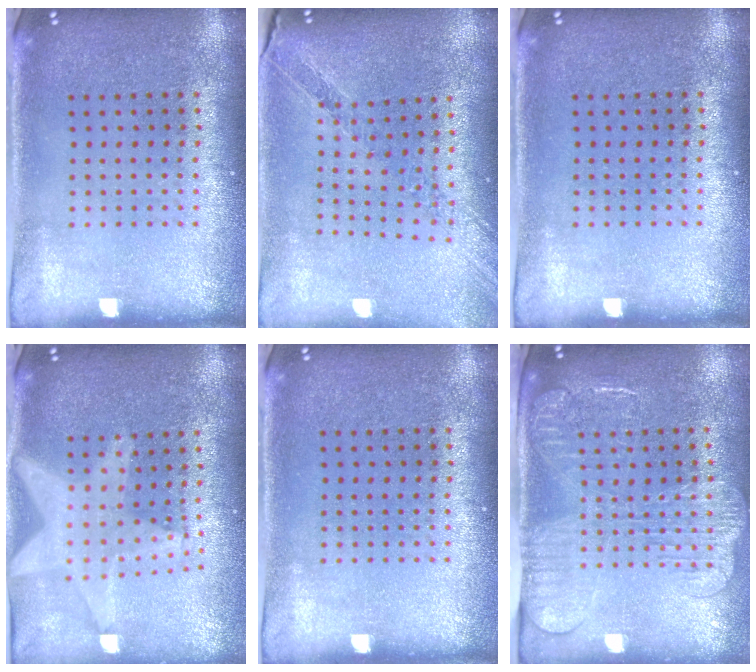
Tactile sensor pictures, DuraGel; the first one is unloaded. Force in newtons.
{"total": 1.0, "press": 1.0, "slide": 0.0}
{"total": 0.0}
{"total": 2.2, "press": 1.8, "slide": 1.2}
{"total": 0.0}
{"total": 2.4, "press": 2.0, "slide": 1.4}